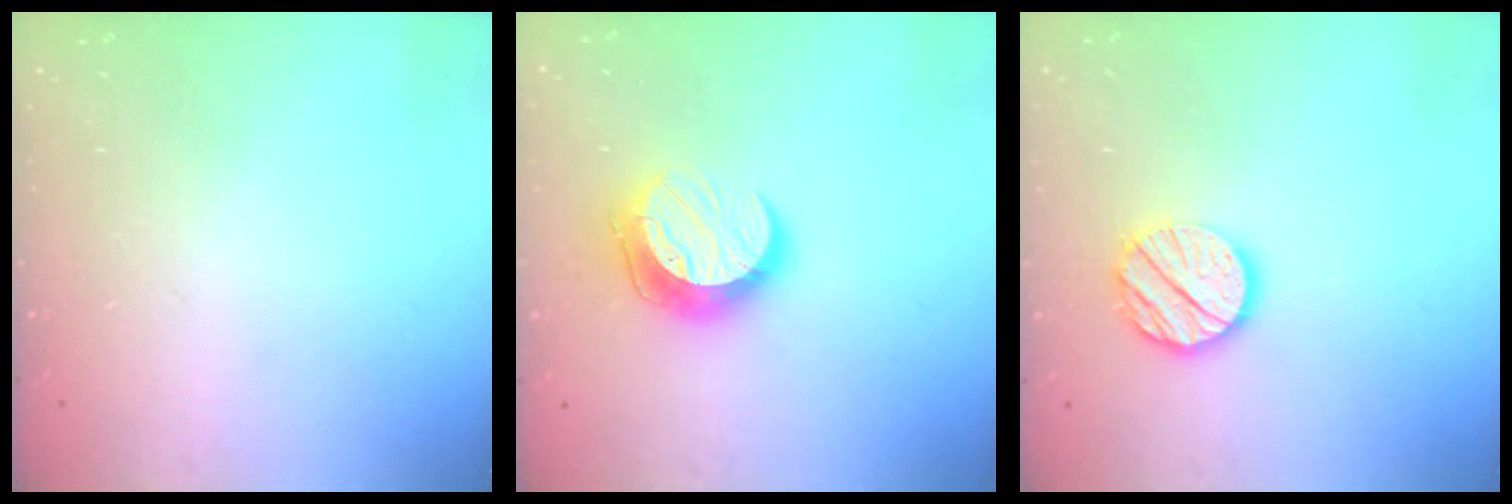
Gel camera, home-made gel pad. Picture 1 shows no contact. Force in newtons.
{"total": 11.6, "press": 11.5, "slide": 1.0}
{"total": 11.9, "press": 11.9, "slide": 1.0}